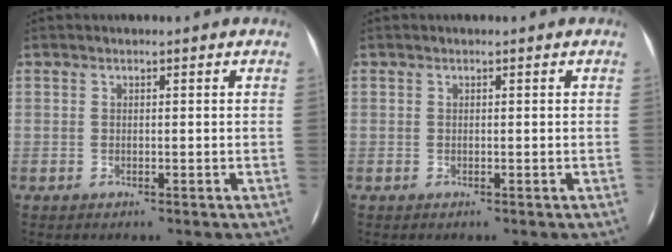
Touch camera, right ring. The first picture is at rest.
{"total": 0.0}